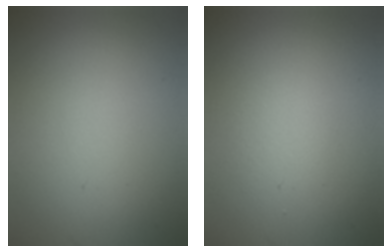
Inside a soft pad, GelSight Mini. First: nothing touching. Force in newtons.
{"total": 1.4, "press": 1.4, "slide": 0.0}